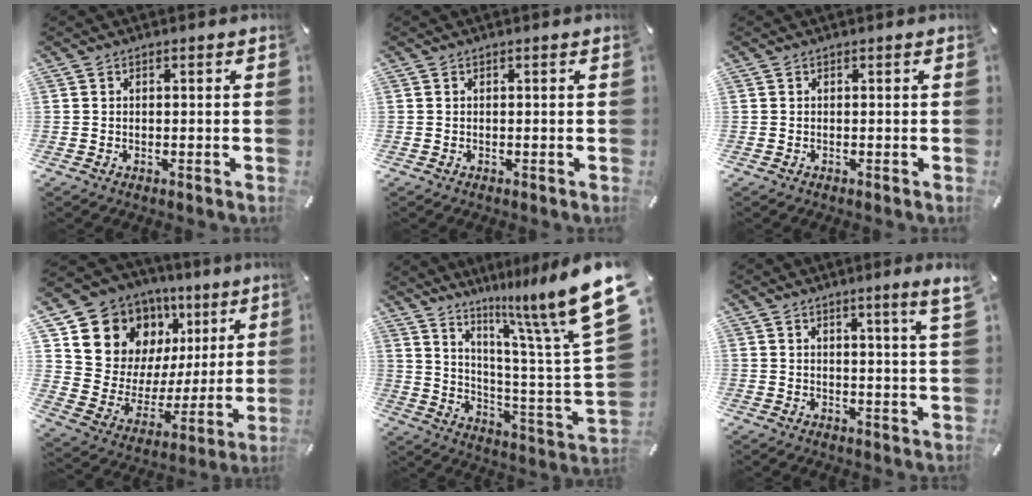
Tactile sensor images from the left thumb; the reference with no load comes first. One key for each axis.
{"total": 0.0}
{"total": 0.0}
{"total": 14.6, "fx": 8.8, "fy": 10.9, "fz": 3.8, "tx": -0.073, "ty": -0.080, "tz": 0.167}
{"total": 20.5, "fx": 13.1, "fy": 2.6, "fz": 15.6, "tx": -0.233, "ty": -0.097, "tz": 0.207}
{"total": 5.0, "fx": 2.8, "fy": -0.5, "fz": 4.1, "tx": -0.065, "ty": -0.016, "tz": 0.043}